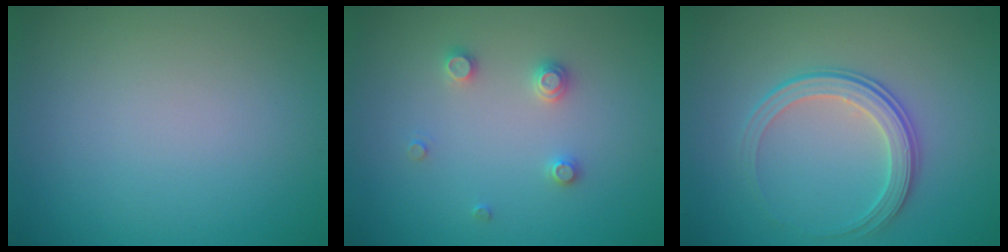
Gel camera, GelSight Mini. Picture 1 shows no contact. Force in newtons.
{"total": 1.8, "press": 1.7, "slide": 0.3}
{"total": 3.3, "press": 2.8, "slide": 1.8}